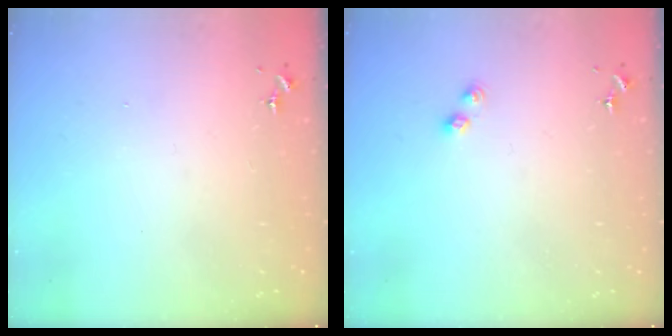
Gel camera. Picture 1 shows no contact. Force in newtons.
{"total": 3.6, "press": 3.6, "slide": 0.4}